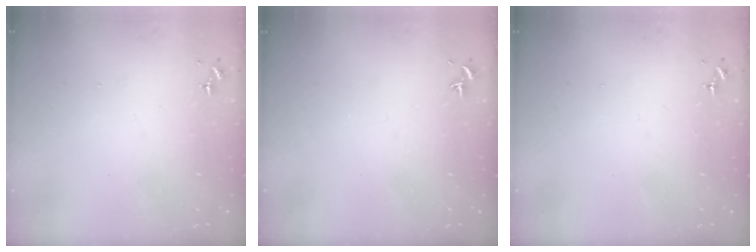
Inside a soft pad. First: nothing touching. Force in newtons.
{"total": 0.0}
{"total": 0.0}